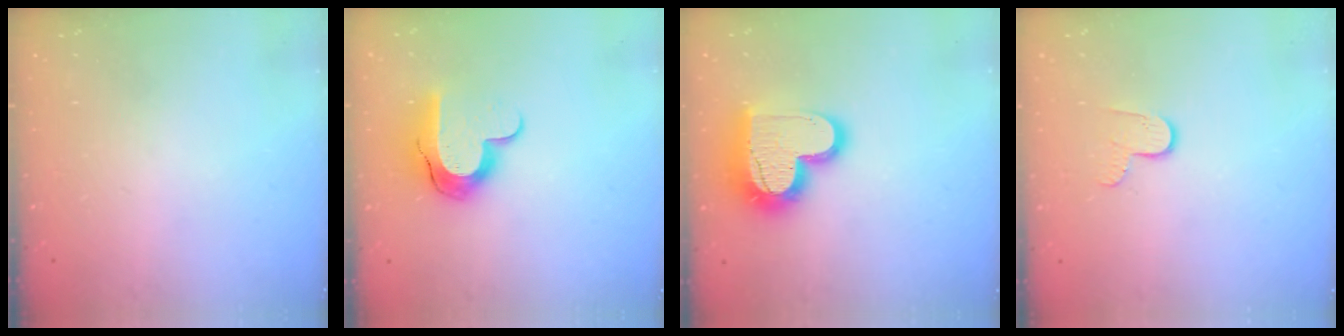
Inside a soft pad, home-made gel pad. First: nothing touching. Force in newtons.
{"total": 11.1, "press": 11.1, "slide": 0.8}
{"total": 17.7, "press": 17.7, "slide": 1.5}
{"total": 5.9, "press": 5.9, "slide": 0.6}